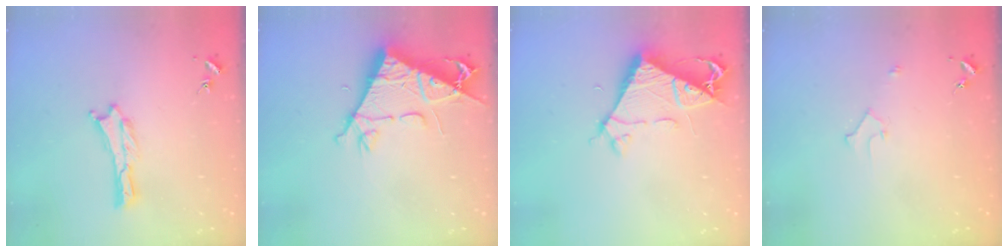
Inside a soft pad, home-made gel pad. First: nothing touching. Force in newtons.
{"total": 9.2, "press": 9.1, "slide": 1.4}
{"total": 7.9, "press": 7.9, "slide": 0.6}
{"total": 2.2, "press": 2.2, "slide": 0.2}